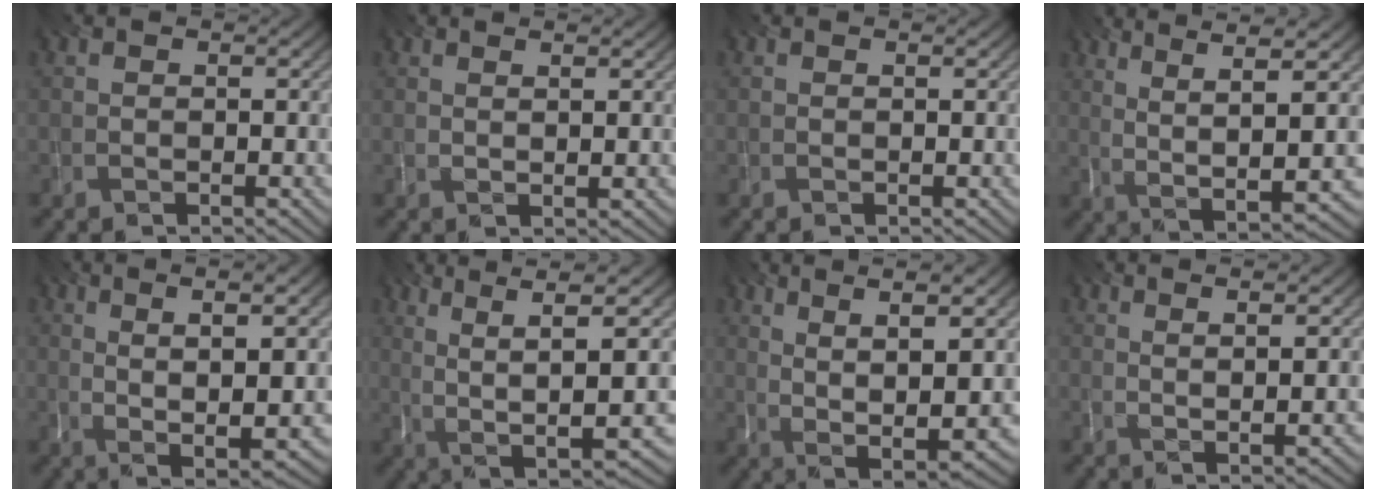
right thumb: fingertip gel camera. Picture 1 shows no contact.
{"total": 1.8, "force": [1.4, 0.0, 1.2], "torque": [-0.016, -0.004, 0.027]}
{"total": 0.0}
{"total": 8.1, "force": [2.2, 1.2, 7.7], "torque": [-0.149, 0.007, 0.049]}
{"total": 9.1, "force": [2.2, 1.7, 8.7], "torque": [-0.143, 0.005, 0.044]}
{"total": 9.3, "force": [0.4, 2.3, 9.0], "torque": [-0.178, 0.006, 0.018]}
{"total": 10.4, "force": [3.1, 2.6, 9.5], "torque": [-0.183, 0.006, 0.062]}
{"total": 5.1, "force": [3.3, 0.5, 3.9], "torque": [-0.054, 0.000, 0.051]}